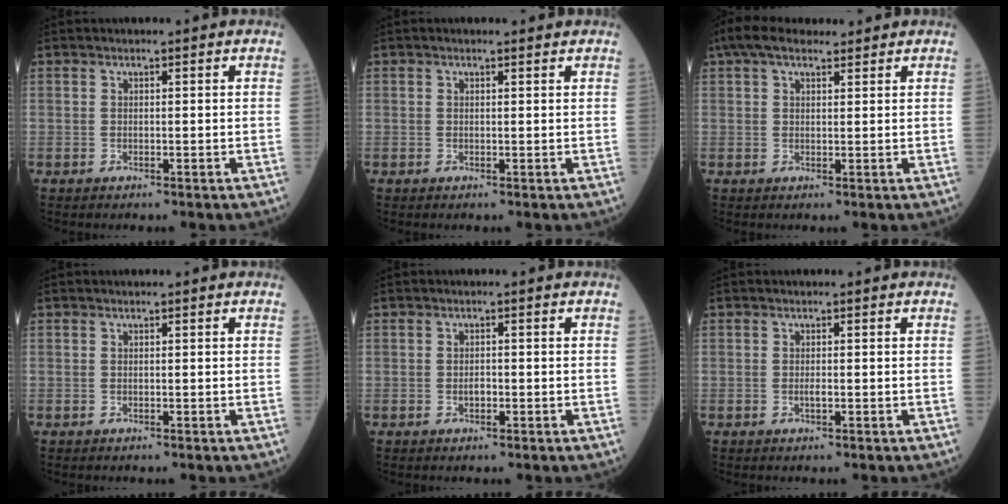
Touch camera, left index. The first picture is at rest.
{"total": 1.3, "force": [1.1, 0.1, 0.7], "torque": [-0.011, 0.010, 0.016]}
{"total": 6.8, "force": [5.3, 2.3, 3.6], "torque": [-0.073, 0.046, 0.096]}
{"total": 0.0}
{"total": 1.1, "force": [-0.3, 0.6, 0.9], "torque": [-0.016, 0.002, -0.006]}
{"total": 0.8, "force": [-0.1, 0.1, 0.7], "torque": [-0.016, -0.001, -0.002]}